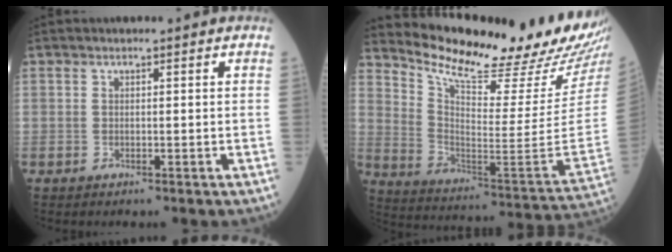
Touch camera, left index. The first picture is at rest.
{"total": 26.0, "force": [23.3, 1.5, 11.5], "torque": [-0.195, -0.106, 0.325]}